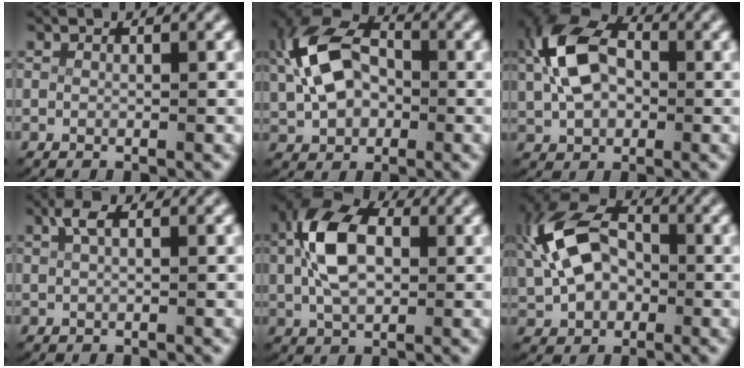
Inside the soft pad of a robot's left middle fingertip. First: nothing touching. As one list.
[{"total": 8.1, "force": [0.8, 5.8, 5.6], "torque": [-0.116, -0.013, 0.024]}, {"total": 7.7, "force": [1.2, 5.1, 5.6], "torque": [-0.121, -0.006, 0.029]}, {"total": 1.6, "force": [0.8, 0.4, 1.3], "torque": [-0.032, 0.001, 0.019]}, {"total": 7.0, "force": [0.9, 4.2, 5.5], "torque": [-0.125, -0.002, 0.020]}, {"total": 9.1, "force": [0.9, 6.6, 6.1], "torque": [-0.130, -0.017, 0.027]}]